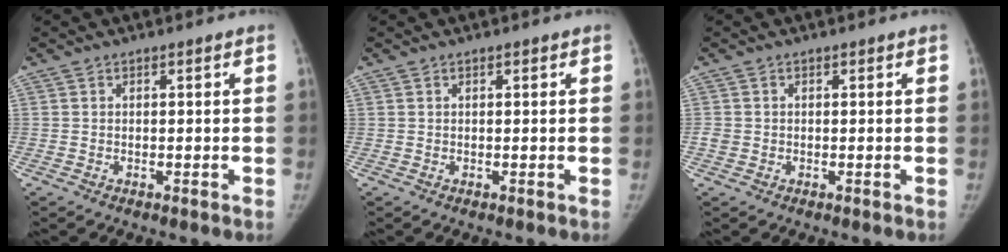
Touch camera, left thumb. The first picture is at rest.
{"total": 0.0}
{"total": 1.5, "force": [-0.3, 1.4, 0.5], "torque": [-0.002, 0.004, -0.006]}